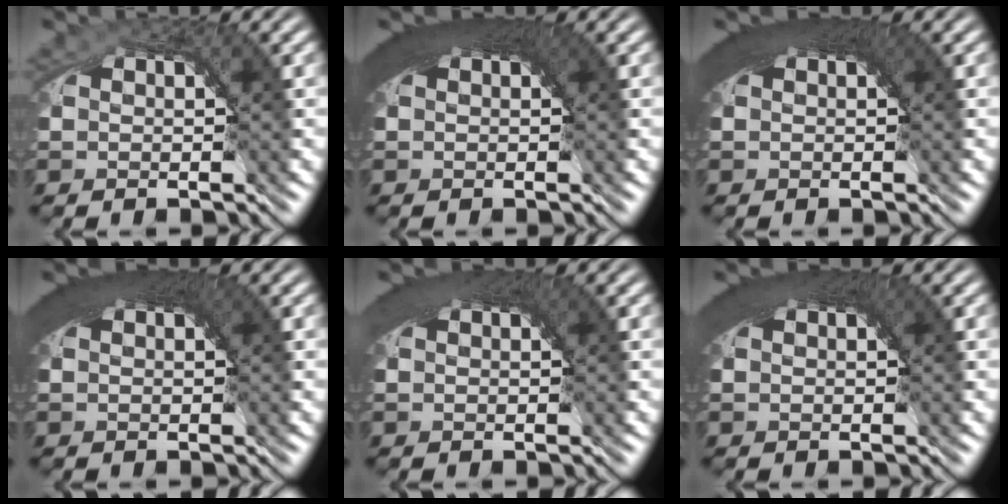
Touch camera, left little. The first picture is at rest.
{"total": 6.3, "force": [1.9, 2.3, 5.5], "torque": [-0.067, 0.017, 0.020]}
{"total": 6.1, "force": [1.8, 2.2, 5.4], "torque": [-0.066, 0.016, 0.020]}
{"total": 5.9, "force": [1.9, 2.1, 5.2], "torque": [-0.062, 0.017, 0.021]}
{"total": 4.5, "force": [1.5, 1.5, 4.0], "torque": [-0.047, 0.013, 0.018]}
{"total": 5.5, "force": [1.8, 1.9, 4.8], "torque": [-0.058, 0.015, 0.020]}